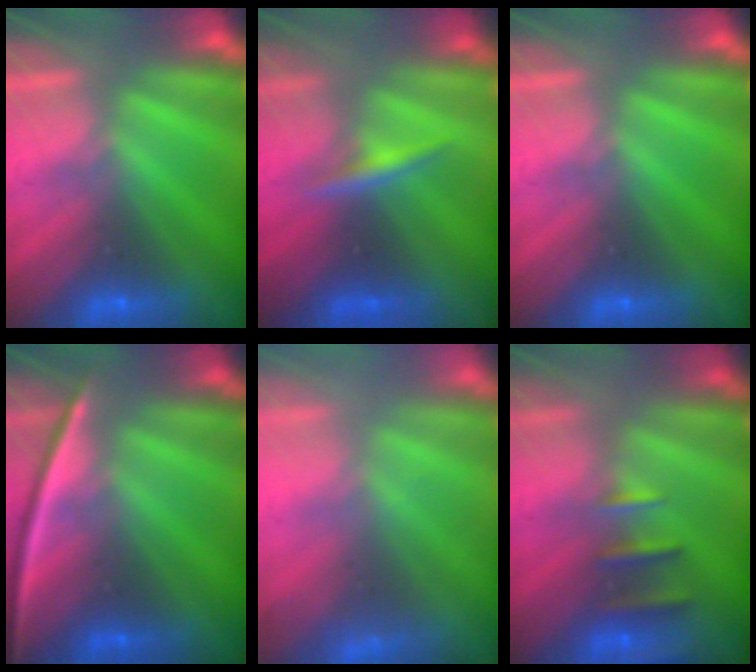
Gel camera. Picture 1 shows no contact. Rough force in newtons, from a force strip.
{"total": 2.6}
{"total": 0.0}
{"total": 2.3}
{"total": 1.0}
{"total": 2.4}